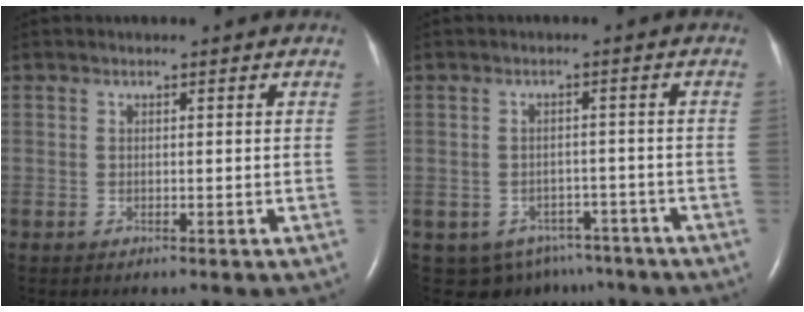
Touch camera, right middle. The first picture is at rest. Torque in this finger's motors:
{"motor_torque": [-0.02, -0.16, -0.07, 0.00]}